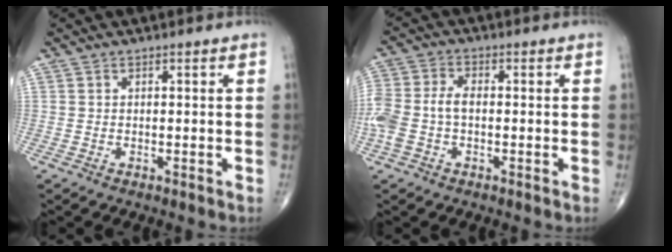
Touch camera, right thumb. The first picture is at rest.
{"total": 8.5, "force": [-1.4, 5.1, 6.7], "torque": [-0.169, 0.020, -0.030]}